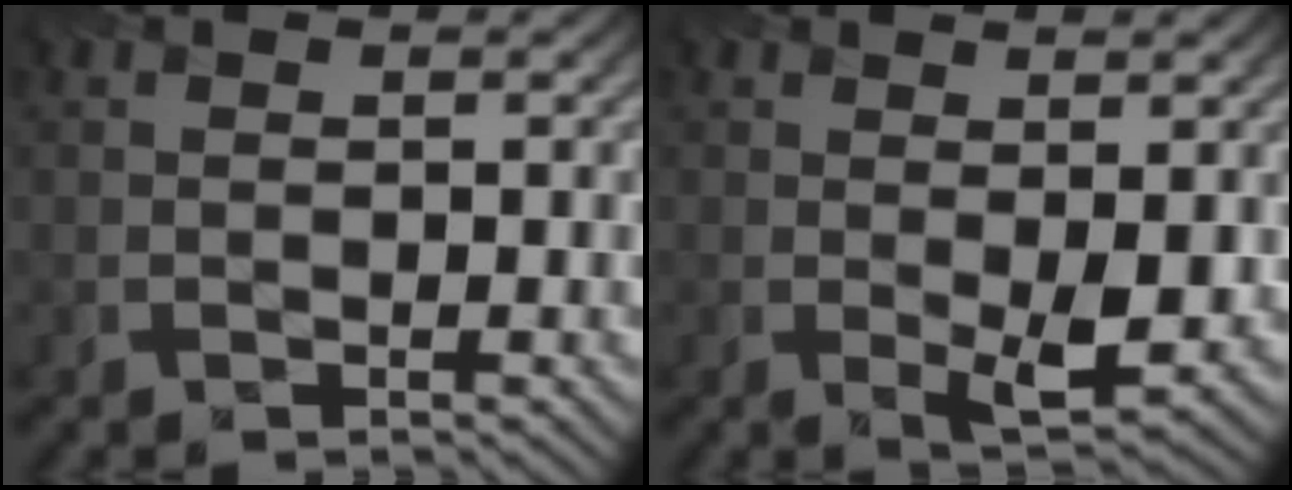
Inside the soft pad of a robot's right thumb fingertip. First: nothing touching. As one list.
[{"total": 3.5, "force": [0.3, 1.2, 3.3], "torque": [-0.064, -0.011, 0.011]}]